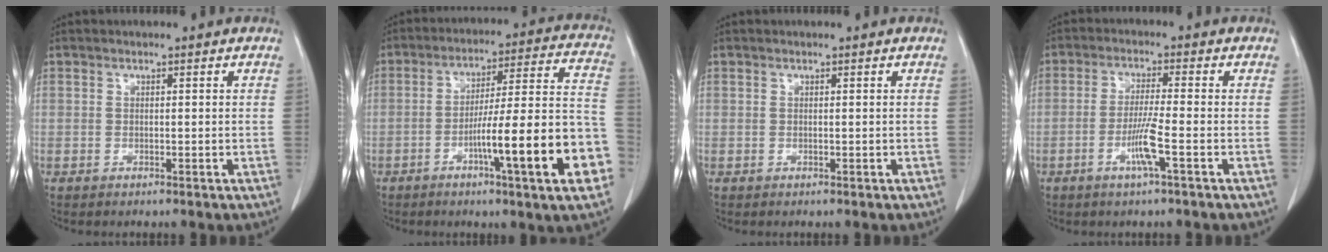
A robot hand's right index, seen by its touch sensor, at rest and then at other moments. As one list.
[{"total": 18.6, "force": [-6.8, 0.4, 17.3], "torque": [-0.203, 0.015, -0.099]}, {"total": 0.0}, {"total": 5.2, "force": [-2.1, -0.5, 4.8], "torque": [-0.091, -0.009, -0.043]}]